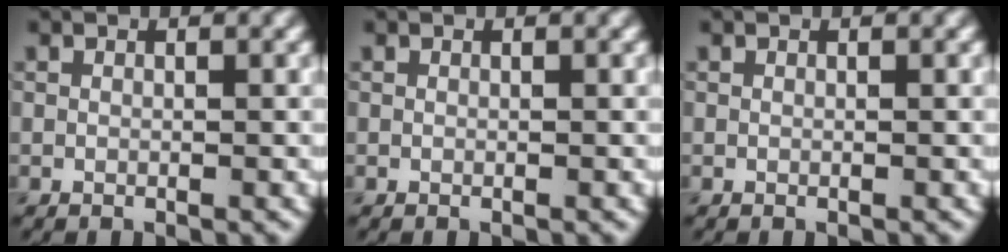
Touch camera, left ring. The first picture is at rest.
{"total": 0.0}
{"total": 0.0}